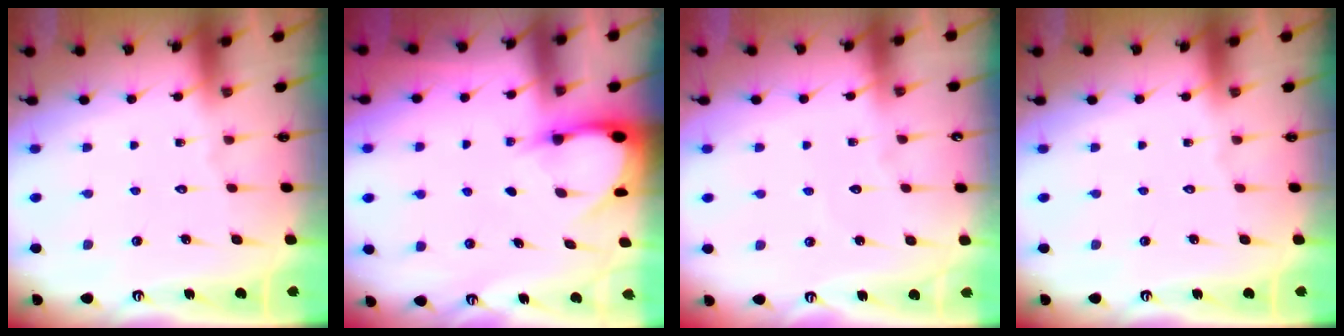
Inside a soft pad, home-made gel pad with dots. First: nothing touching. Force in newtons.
{"total": 3.3, "press": 3.3, "slide": 0.4}
{"total": 2.9, "press": 2.9, "slide": 0.2}
{"total": 0.0}